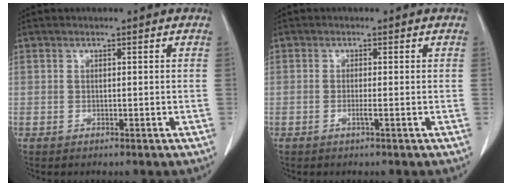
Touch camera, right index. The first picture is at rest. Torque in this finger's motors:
{"motor_torque": [-0.16, 0.06, -0.07, 0.01]}